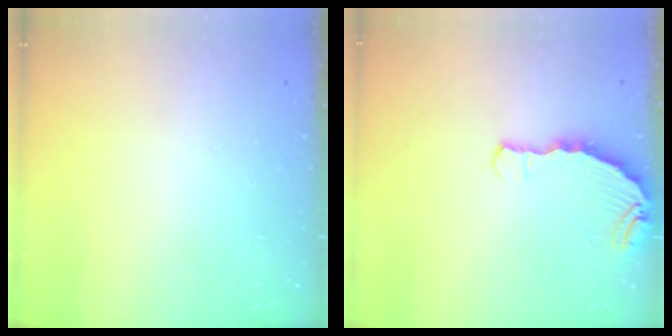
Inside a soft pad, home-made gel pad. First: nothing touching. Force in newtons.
{"total": 8.0, "press": 6.5, "slide": 4.6}